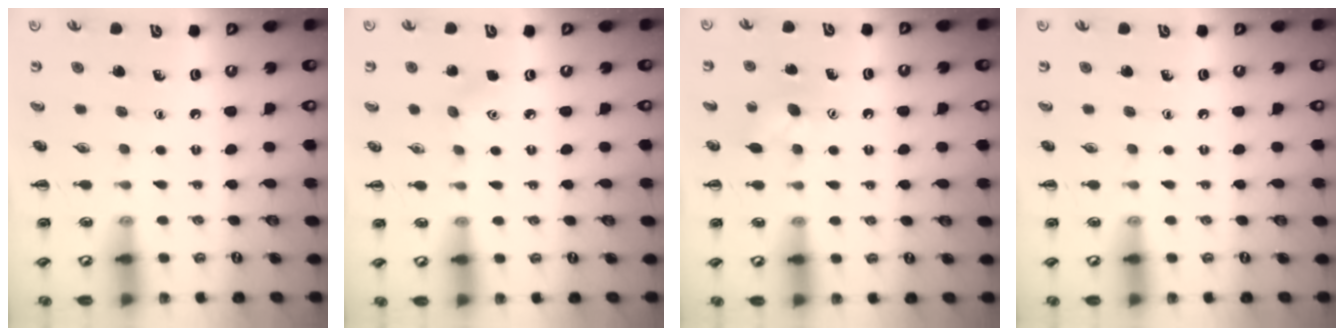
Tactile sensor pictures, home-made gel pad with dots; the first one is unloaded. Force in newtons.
{"total": 4.0, "press": 3.8, "slide": 1.0}
{"total": 3.7, "press": 3.6, "slide": 0.7}
{"total": 0.0}